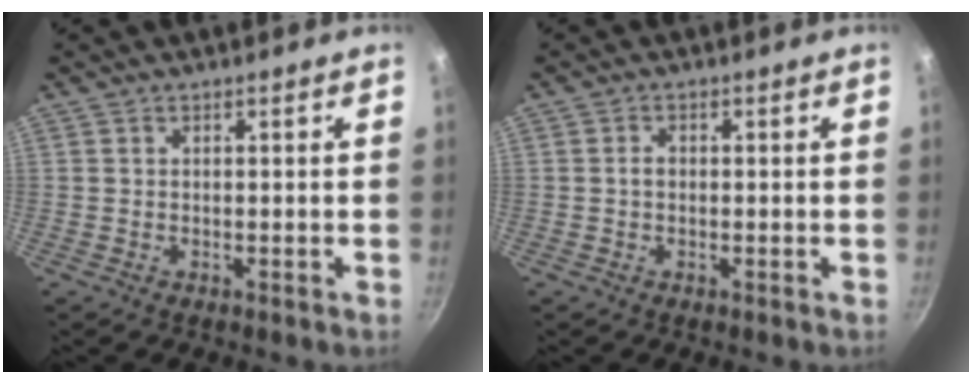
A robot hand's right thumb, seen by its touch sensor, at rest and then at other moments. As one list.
[{"total": 1.4, "force": [-0.1, 1.0, 1.0], "torque": [-0.015, 0.007, -0.003]}]